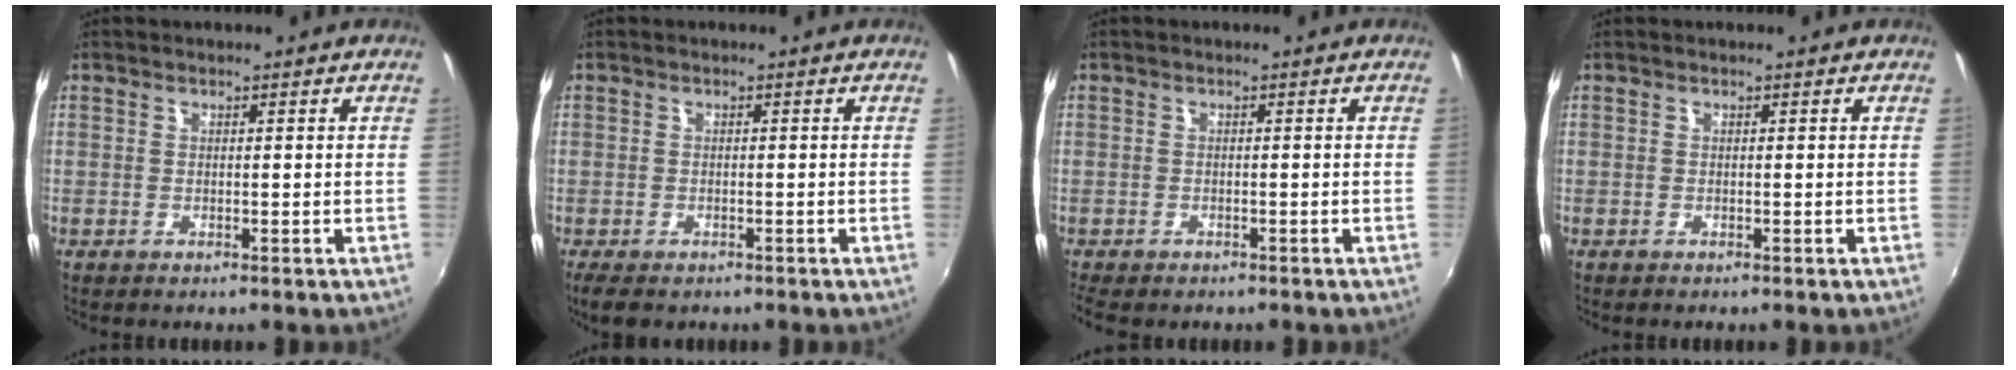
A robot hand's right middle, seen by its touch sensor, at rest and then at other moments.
{"total": 4.3, "force": [-3.0, 2.1, 2.2], "torque": [-0.051, -0.018, -0.049]}
{"total": 3.9, "force": [-3.2, 1.4, 1.8], "torque": [-0.044, -0.021, -0.049]}
{"total": 0.0}